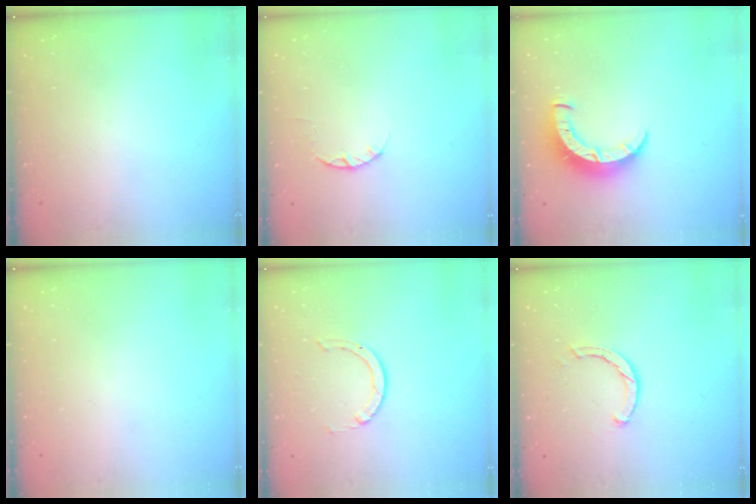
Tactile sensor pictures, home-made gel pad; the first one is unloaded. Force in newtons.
{"total": 2.4, "press": 2.4, "slide": 0.4}
{"total": 8.3, "press": 8.3, "slide": 1.0}
{"total": 0.0}
{"total": 1.5, "press": 1.5, "slide": 0.2}
{"total": 2.5, "press": 2.5, "slide": 0.1}